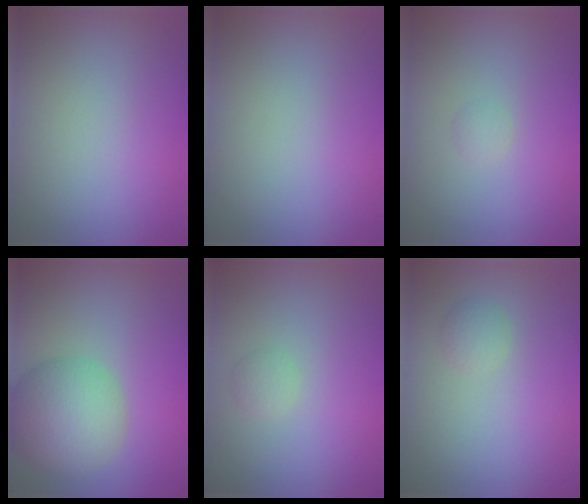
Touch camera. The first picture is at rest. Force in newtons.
{"total": 0.0}
{"total": 0.7, "press": 0.7, "slide": 0.0}
{"total": 7.8, "press": 7.8, "slide": 0.3}
{"total": 1.0, "press": 1.0, "slide": 0.0}
{"total": 1.2, "press": 1.1, "slide": 0.1}